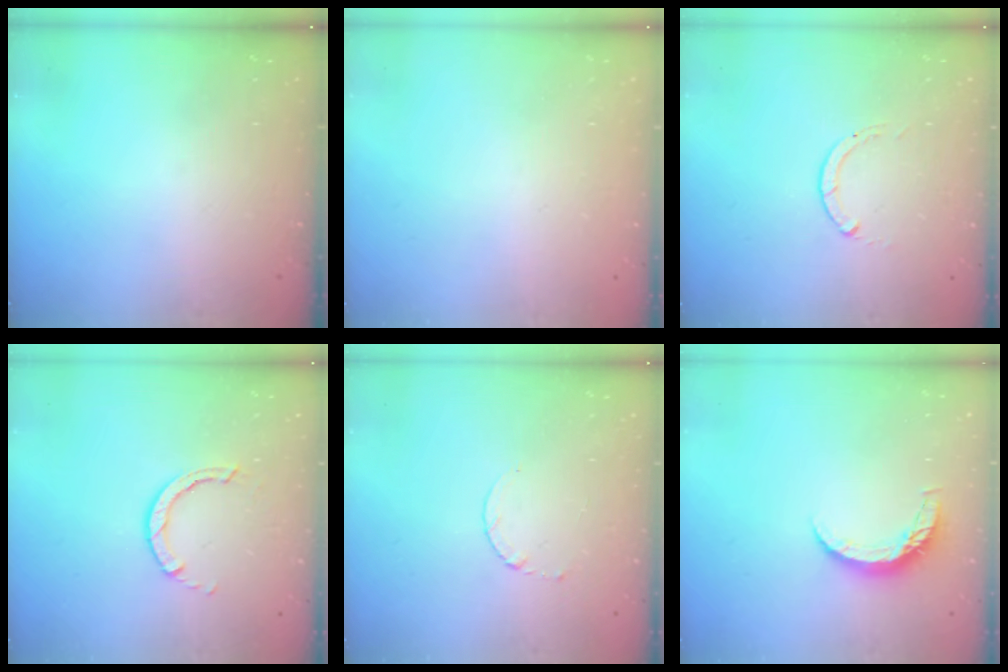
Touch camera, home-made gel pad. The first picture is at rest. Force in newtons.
{"total": 2.4, "press": 2.4, "slide": 0.2}
{"total": 0.0}
{"total": 2.8, "press": 2.8, "slide": 0.3}
{"total": 2.6, "press": 2.6, "slide": 0.3}
{"total": 6.6, "press": 6.5, "slide": 0.6}